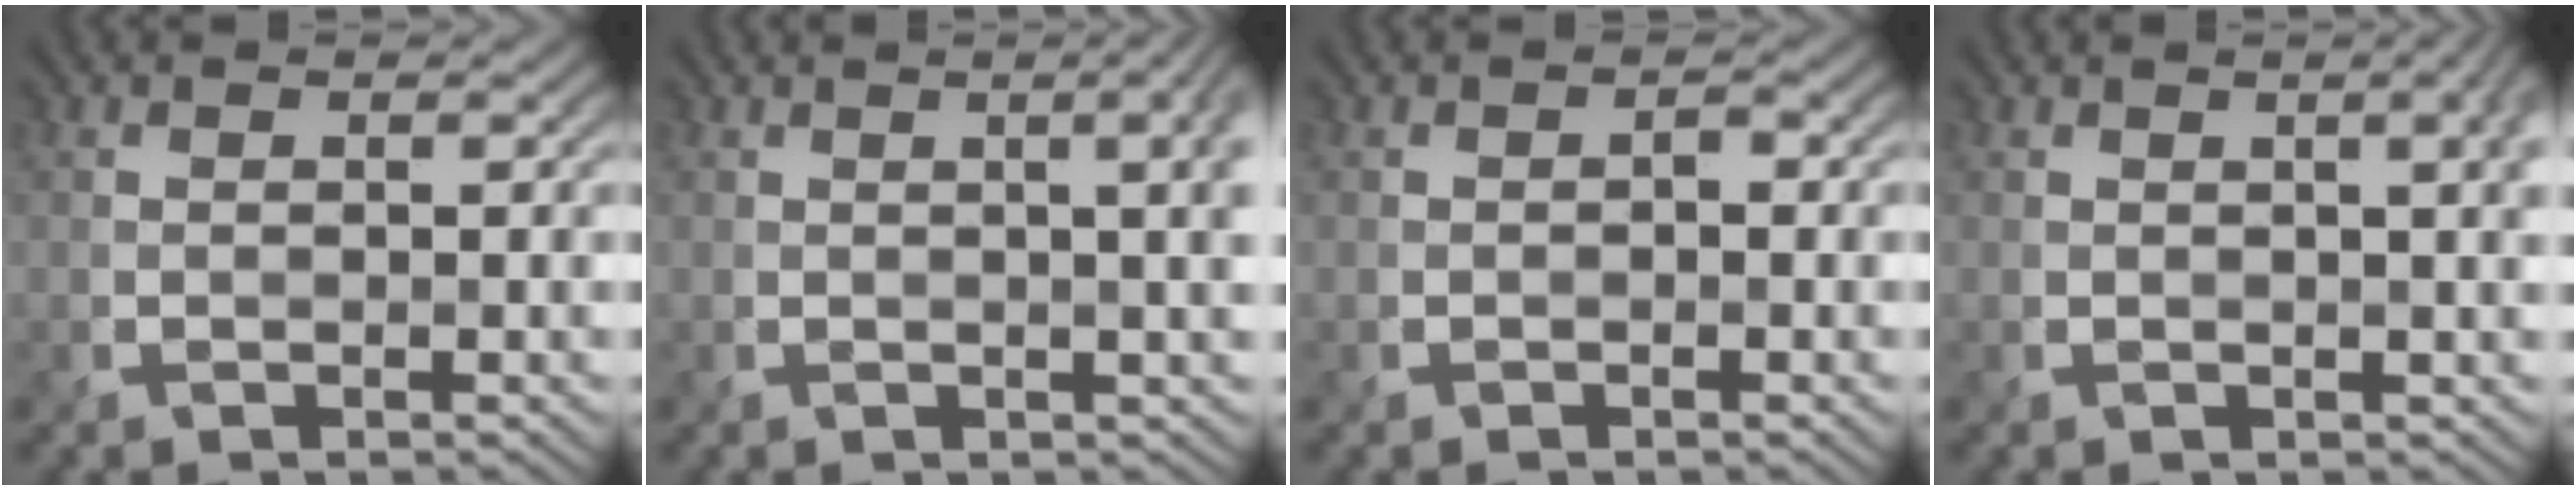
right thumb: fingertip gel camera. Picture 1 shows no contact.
{"total": 4.9, "force": [0.9, 1.5, 4.6], "torque": [-0.038, 0.015, 0.010]}
{"total": 1.0, "force": [-0.3, 0.5, 0.8], "torque": [-0.013, 0.004, -0.007]}
{"total": 4.0, "force": [1.0, 1.1, 3.7], "torque": [-0.035, 0.015, 0.011]}